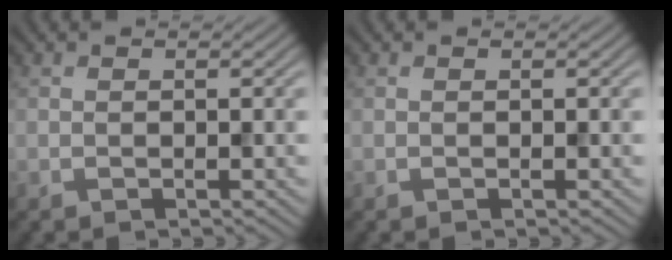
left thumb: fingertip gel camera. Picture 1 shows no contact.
{"total": 0.0}